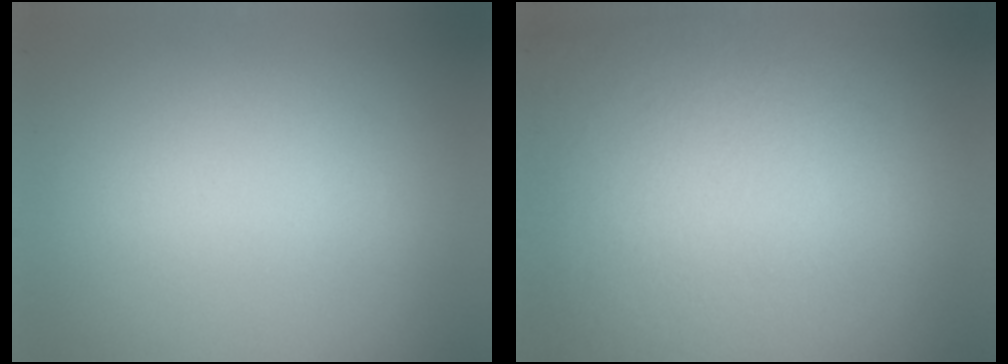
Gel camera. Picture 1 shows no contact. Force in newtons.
{"total": 3.6}